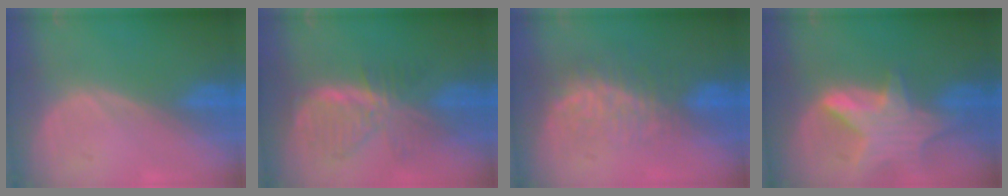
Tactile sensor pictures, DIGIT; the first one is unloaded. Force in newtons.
{"total": 7.4, "press": 6.7, "slide": 3.0}
{"total": 7.9, "press": 7.4, "slide": 2.9}
{"total": 8.1, "press": 7.3, "slide": 3.6}